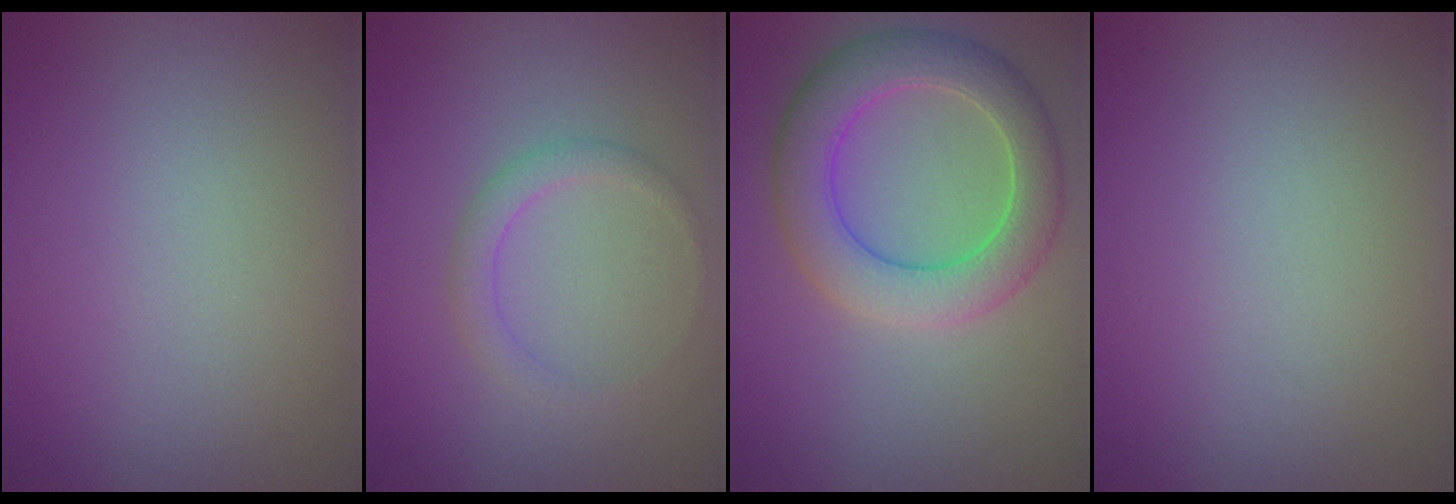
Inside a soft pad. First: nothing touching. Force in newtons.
{"total": 1.6, "press": 1.6, "slide": 0.0}
{"total": 6.2, "press": 6.2, "slide": 0.2}
{"total": 0.0}